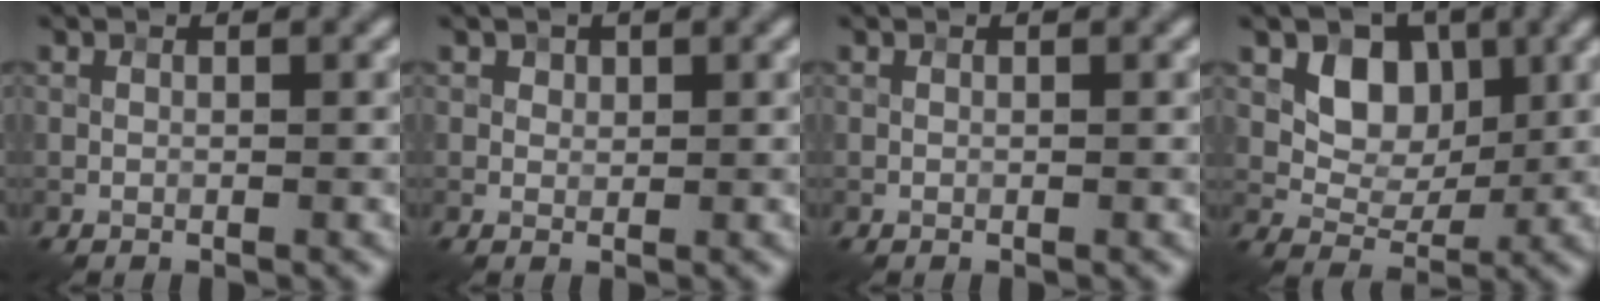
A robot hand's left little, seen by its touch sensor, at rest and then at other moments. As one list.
[{"total": 1.0, "force": [0.6, 0.7, 0.2], "torque": [-0.003, -0.003, 0.006]}, {"total": 0.0}, {"total": 4.6, "force": [1.5, 3.5, 2.6], "torque": [-0.037, -0.005, 0.020]}]